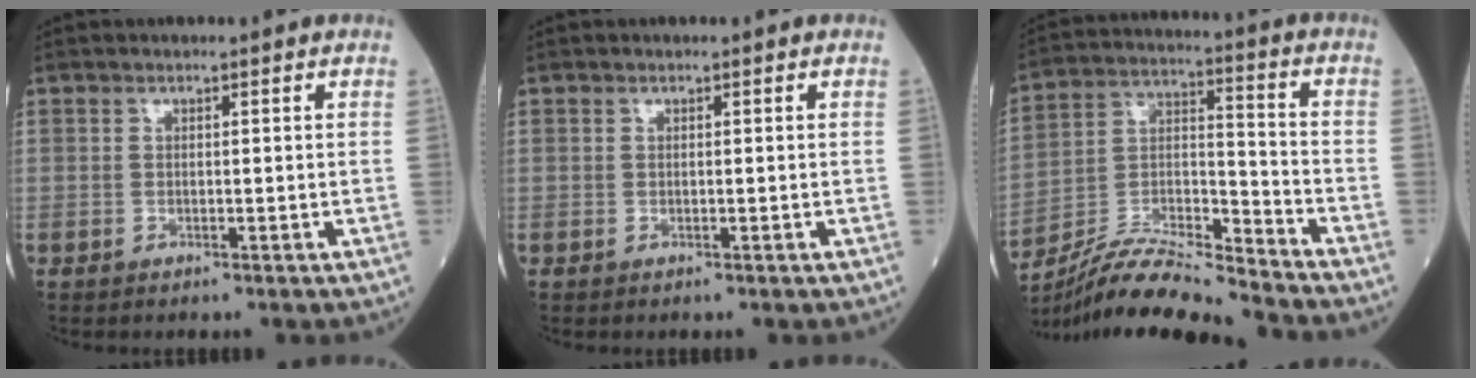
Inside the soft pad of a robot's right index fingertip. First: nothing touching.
{"total": 0.0}
{"total": 16.5, "force": [-15.5, 0.2, 5.7], "torque": [-0.114, 0.011, -0.287]}